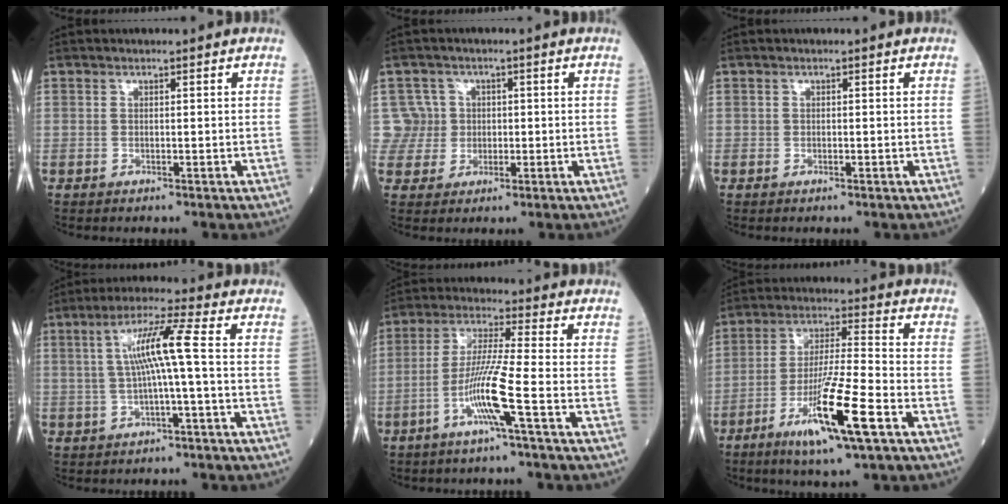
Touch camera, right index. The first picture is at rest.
{"total": 5.0, "force": [0.8, 4.9, -0.7], "torque": [0.037, 0.015, 0.015]}
{"total": 0.0}
{"total": 7.7, "force": [0.3, -0.6, 7.7], "torque": [-0.144, 0.014, 0.006]}
{"total": 8.8, "force": [-3.5, -1.2, 8.0], "torque": [-0.159, -0.004, -0.073]}
{"total": 13.4, "force": [-6.3, 0.3, 11.8], "torque": [-0.218, -0.022, -0.114]}